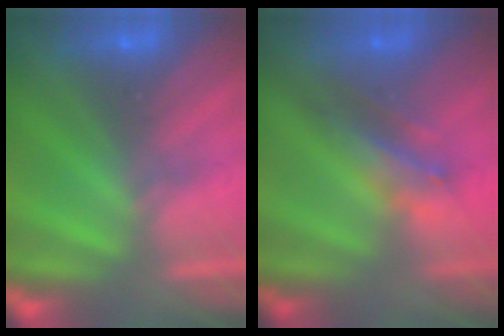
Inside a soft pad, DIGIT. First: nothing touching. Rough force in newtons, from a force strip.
{"total": 2.7}